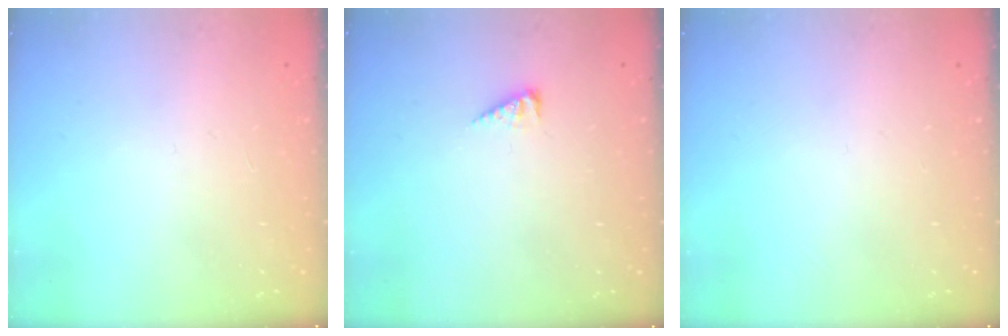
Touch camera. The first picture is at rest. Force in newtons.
{"total": 3.0, "press": 2.9, "slide": 0.4}
{"total": 0.0}